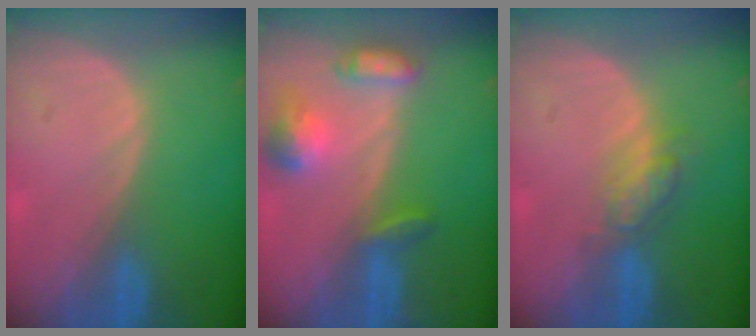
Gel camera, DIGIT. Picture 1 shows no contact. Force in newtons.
{"total": 6.2, "press": 6.2, "slide": 0.4}
{"total": 4.6, "press": 4.1, "slide": 2.1}